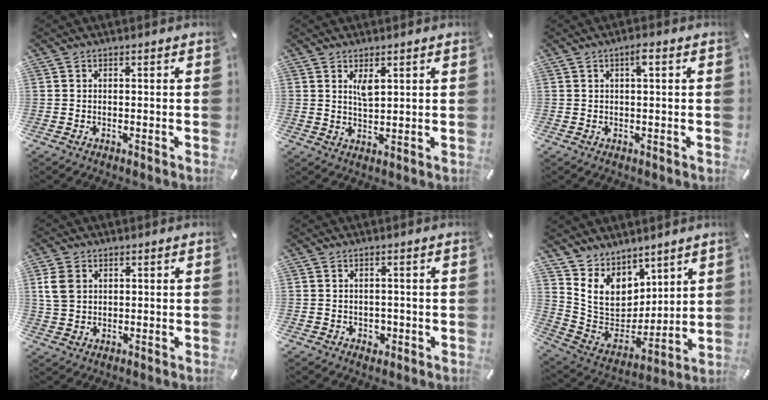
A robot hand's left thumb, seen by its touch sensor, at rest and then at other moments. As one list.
[{"total": 3.6, "force": [1.9, 1.6, 2.6], "torque": [-0.041, -0.005, 0.031]}, {"total": 2.3, "force": [0.7, 0.5, 2.2], "torque": [-0.036, 0.000, 0.008]}, {"total": 6.0, "force": [1.7, 4.8, 3.2], "torque": [-0.082, 0.006, 0.032]}, {"total": 2.1, "force": [-0.2, 1.9, 0.9], "torque": [-0.010, 0.001, -0.008]}, {"total": 11.5, "force": [6.7, 8.9, 2.8], "torque": [-0.073, -0.062, 0.139]}]